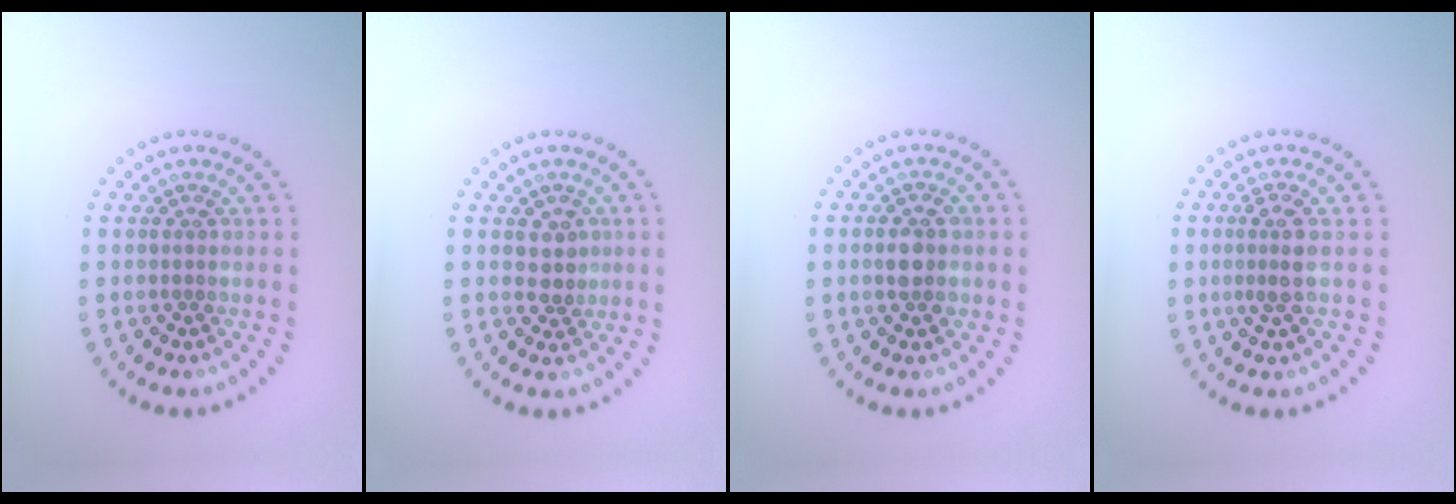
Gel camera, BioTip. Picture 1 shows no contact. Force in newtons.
{"total": 2.0, "press": 1.7, "slide": 0.9}
{"total": 2.5, "press": 2.5, "slide": 0.3}
{"total": 2.1, "press": 1.7, "slide": 1.2}